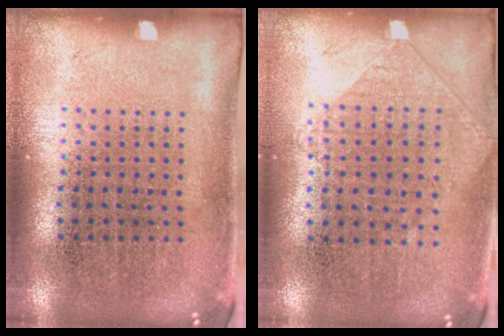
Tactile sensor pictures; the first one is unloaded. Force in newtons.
{"total": 0.9, "press": 0.9, "slide": 0.3}